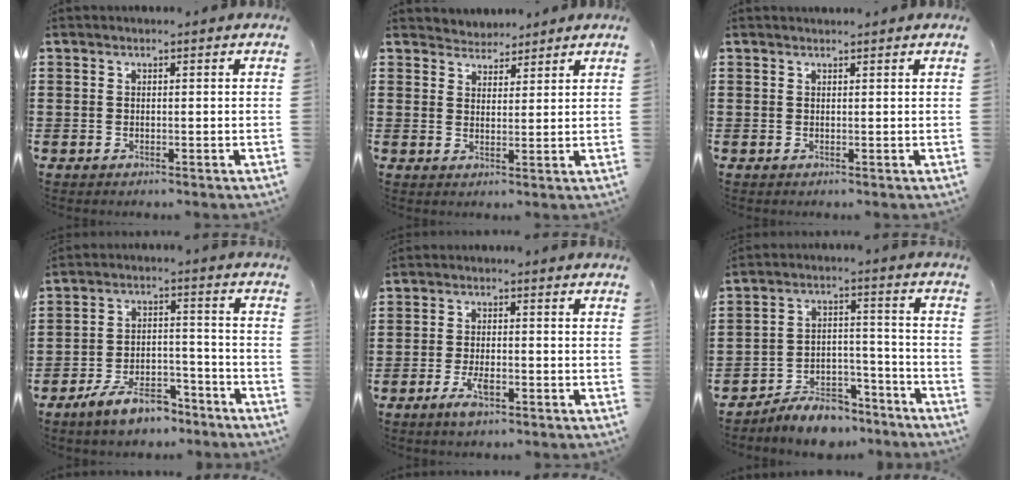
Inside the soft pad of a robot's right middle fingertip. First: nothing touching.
{"total": 3.4, "force": [3.2, 0.8, -0.9], "torque": [0.004, -0.008, 0.061]}
{"total": 0.8, "force": [0.8, 0.0, -0.1], "torque": [0.000, -0.001, 0.015]}
{"total": 7.7, "force": [-6.3, 2.5, 3.6], "torque": [-0.070, 0.013, -0.120]}
{"total": 4.2, "force": [-2.1, 1.4, 3.4], "torque": [-0.076, -0.003, -0.043]}
{"total": 7.8, "force": [-7.3, 2.2, 1.8], "torque": [-0.017, 0.030, -0.137]}